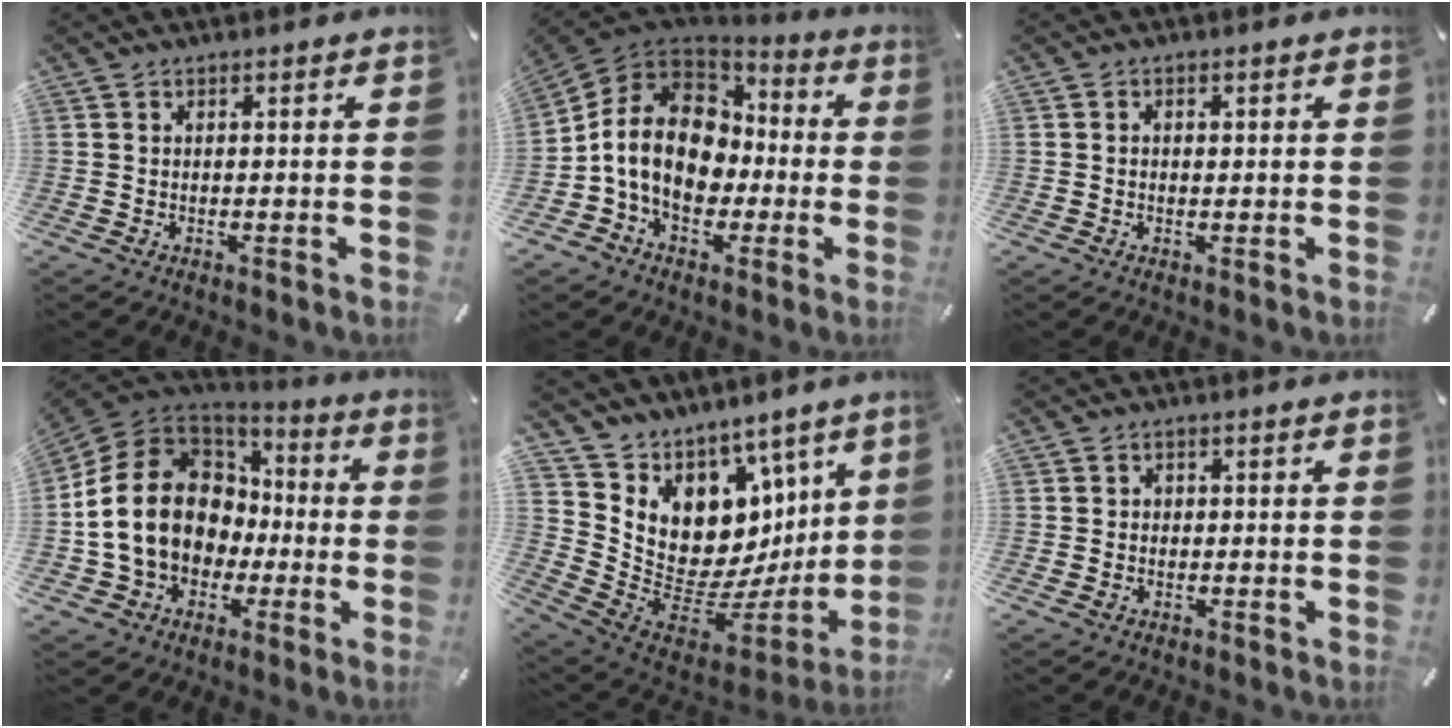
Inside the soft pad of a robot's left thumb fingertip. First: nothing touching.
{"total": 16.0, "force": [-1.7, 13.0, 9.1], "torque": [-0.192, 0.020, -0.027]}
{"total": 1.1, "force": [-0.1, 0.9, 0.7], "torque": [-0.013, 0.005, -0.004]}
{"total": 18.1, "force": [-1.7, 15.3, 9.6], "torque": [-0.203, 0.019, -0.025]}
{"total": 9.5, "force": [3.2, 8.7, 2.3], "torque": [-0.032, -0.100, 0.079]}
{"total": 1.9, "force": [-0.4, 1.7, 0.6], "torque": [-0.005, 0.003, -0.014]}